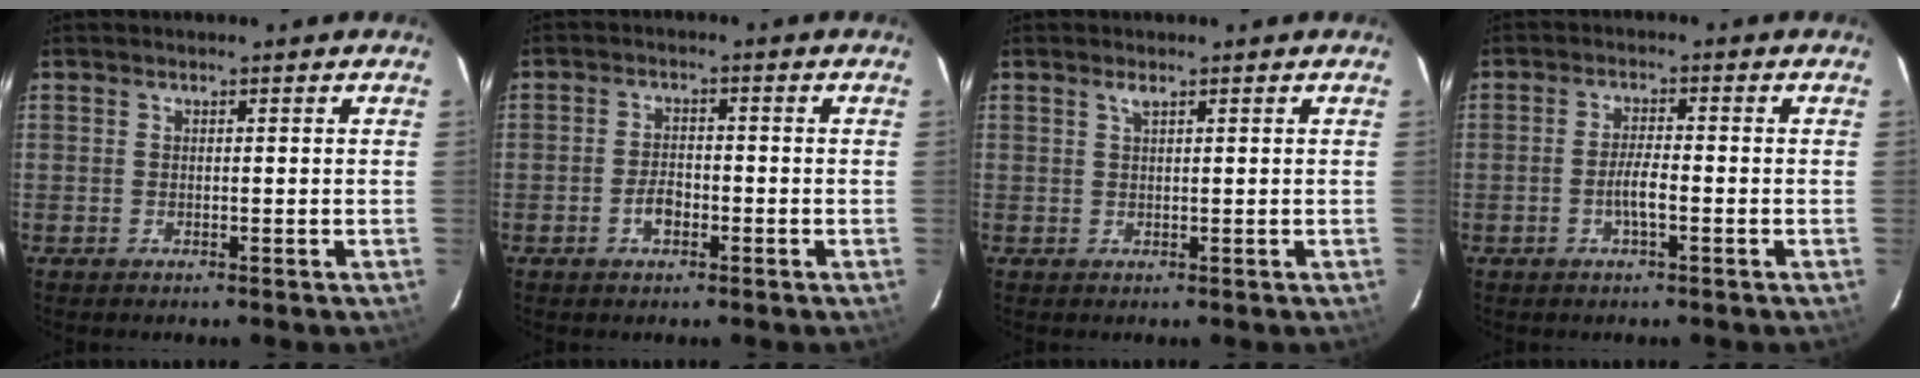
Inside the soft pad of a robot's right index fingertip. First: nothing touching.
{"total": 3.4, "force": [-1.6, 2.0, 2.3], "torque": [-0.046, 0.002, -0.027]}
{"total": 0.9, "force": [0.6, 0.1, 0.6], "torque": [-0.013, 0.002, 0.011]}
{"total": 3.5, "force": [-1.4, 0.5, 3.2], "torque": [-0.064, 0.000, -0.026]}